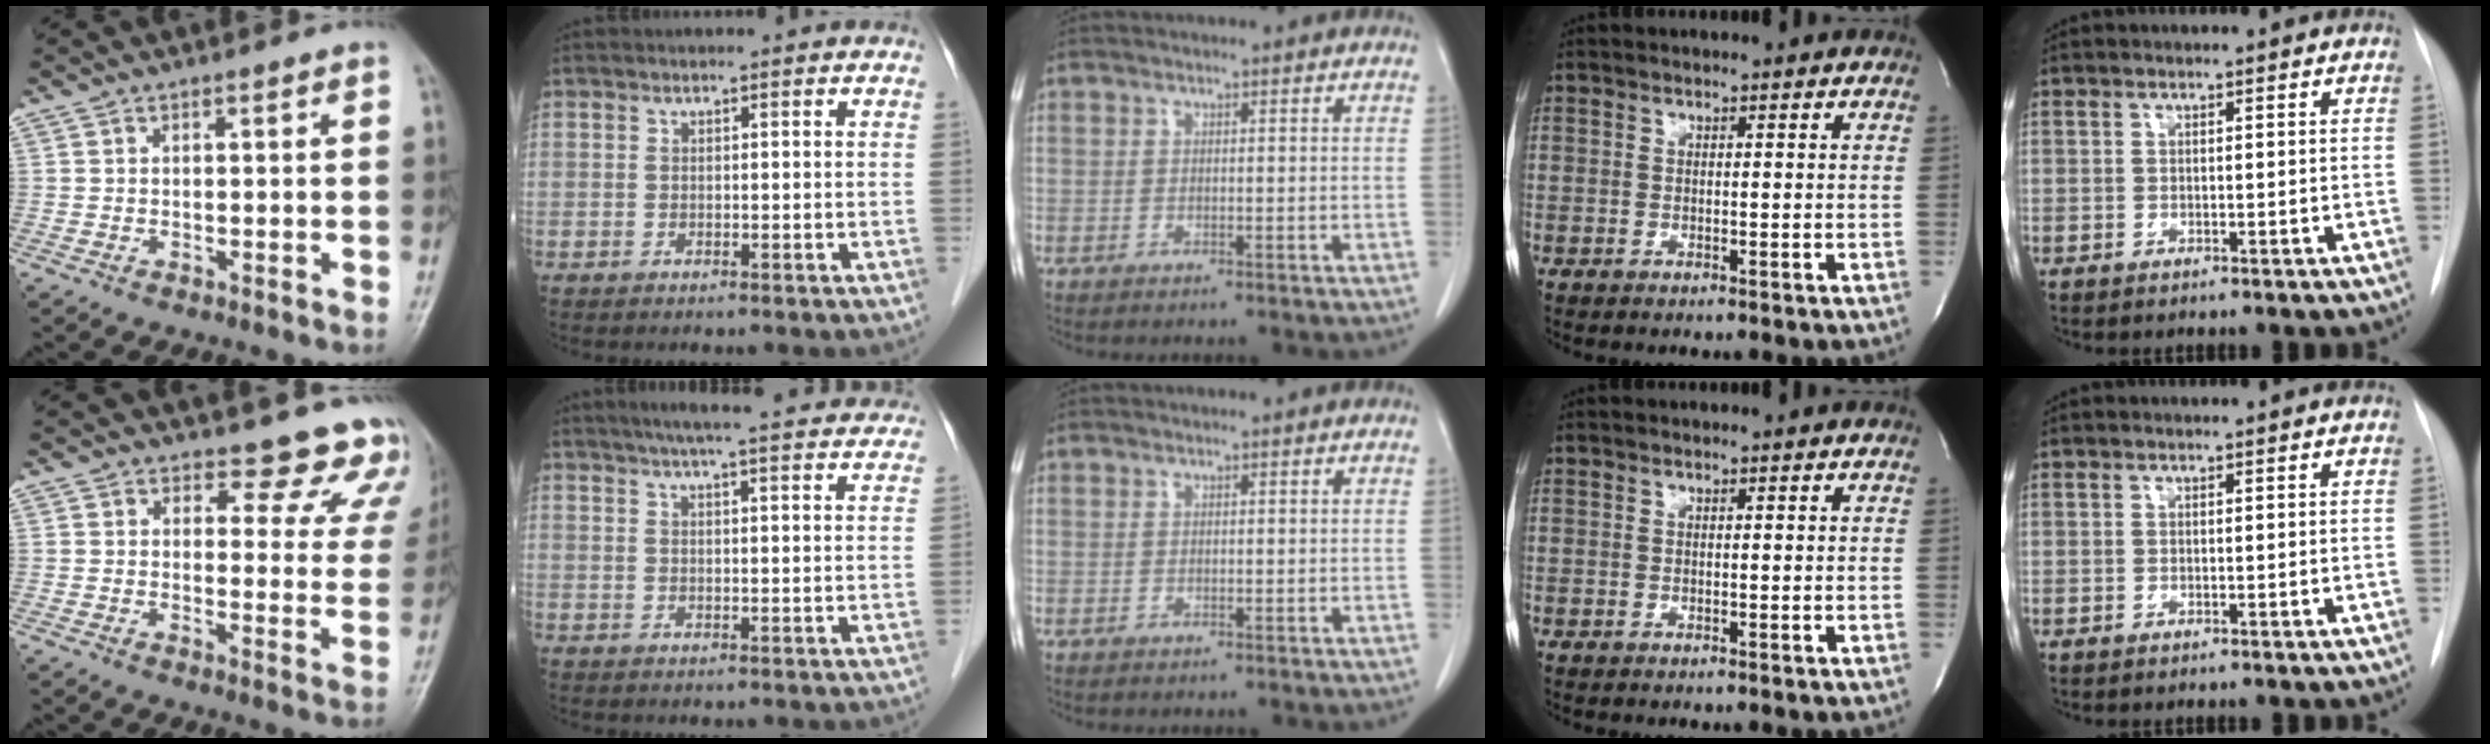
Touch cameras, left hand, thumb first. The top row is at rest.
{"thumb": {"total": 12.5, "force": [11.6, 4.7, 1.0], "torque": [0.045, -0.093, 0.100]}, "index": {"total": 19.6, "force": [17.5, 2.4, 8.5], "torque": [-0.118, 0.027, 0.217]}}